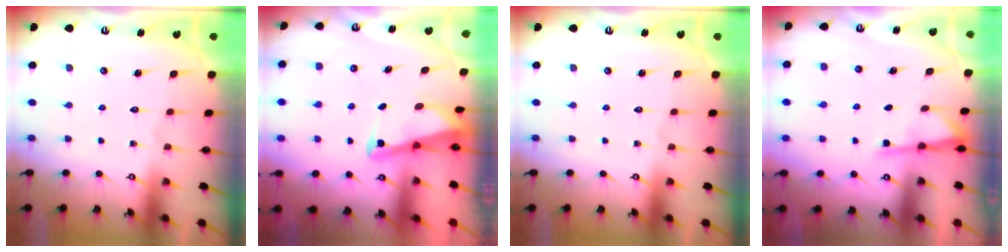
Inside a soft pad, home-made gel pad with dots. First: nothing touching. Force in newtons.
{"total": 2.9, "press": 2.8, "slide": 0.3}
{"total": 0.0}
{"total": 2.8, "press": 2.7, "slide": 0.5}